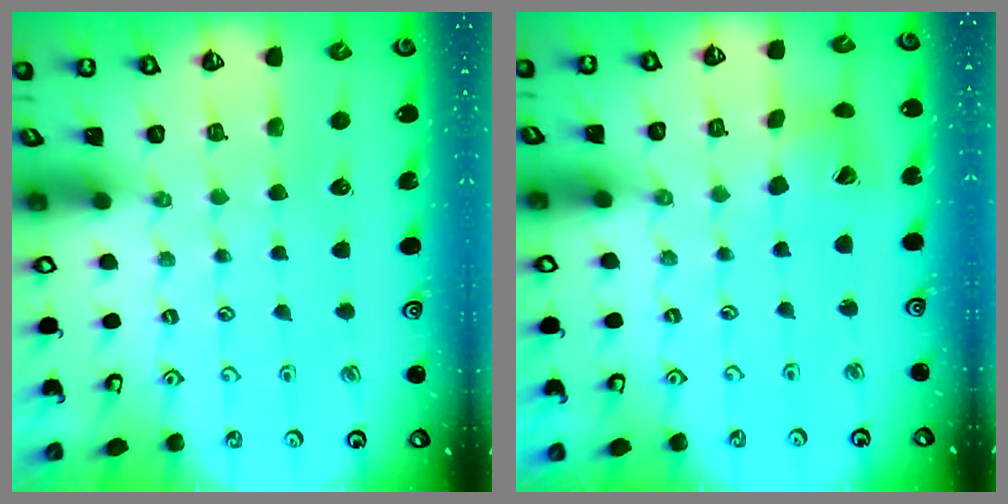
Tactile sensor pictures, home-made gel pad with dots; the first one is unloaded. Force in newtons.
{"total": 8.5, "press": 8.4, "slide": 1.2}